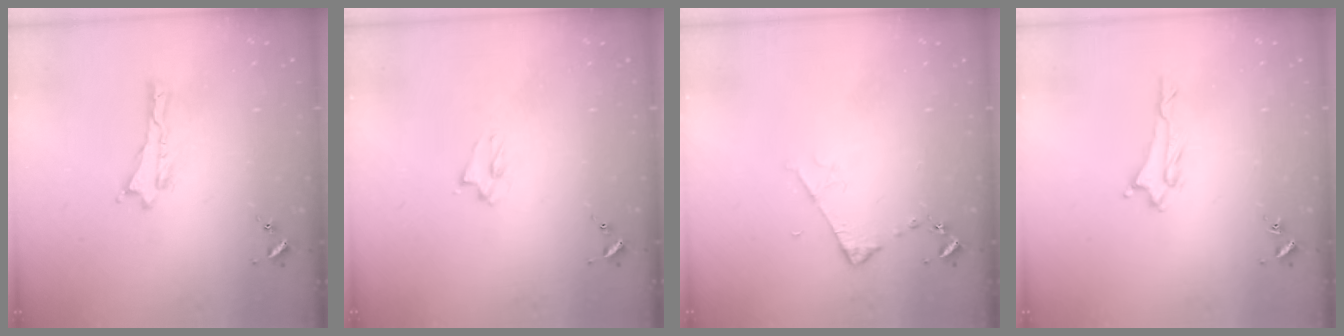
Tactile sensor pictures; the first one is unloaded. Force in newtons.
{"total": 1.4, "press": 1.3, "slide": 0.3}
{"total": 3.2, "press": 3.2, "slide": 0.4}
{"total": 1.6, "press": 1.6, "slide": 0.1}